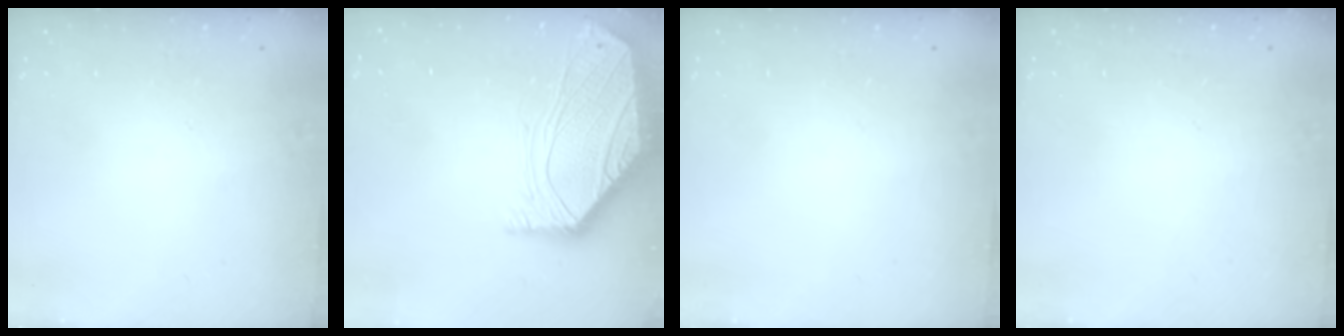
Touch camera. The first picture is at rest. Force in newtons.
{"total": 0.5, "press": 0.4, "slide": 0.3}
{"total": 0.0}
{"total": 0.0}